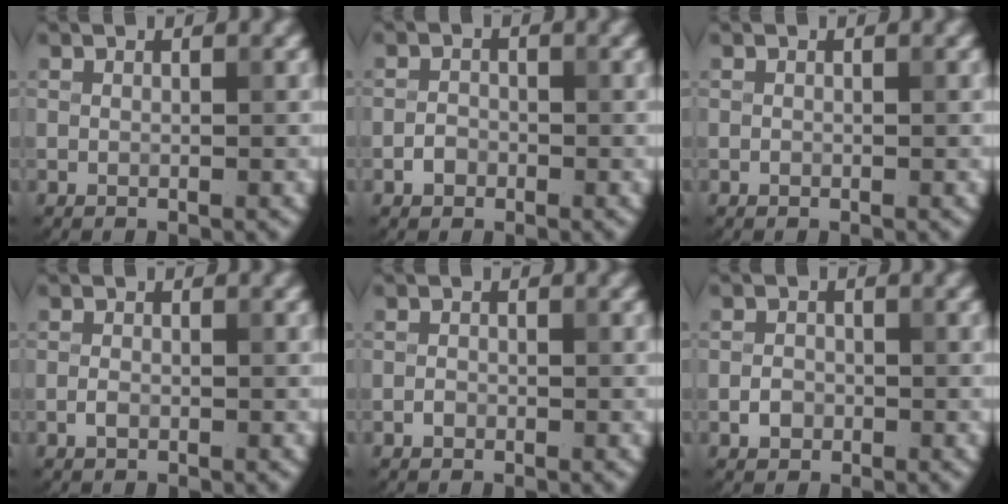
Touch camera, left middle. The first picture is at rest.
{"total": 1.3, "force": [-0.7, 1.0, 0.5], "torque": [-0.005, 0.002, -0.014]}
{"total": 0.0}
{"total": 0.9, "force": [-0.4, 0.5, 0.6], "torque": [-0.012, 0.000, -0.009]}
{"total": 0.7, "force": [-0.4, 0.6, 0.3], "torque": [-0.004, -0.001, -0.009]}
{"total": 1.4, "force": [-0.6, 1.2, 0.6], "torque": [-0.007, 0.000, -0.013]}